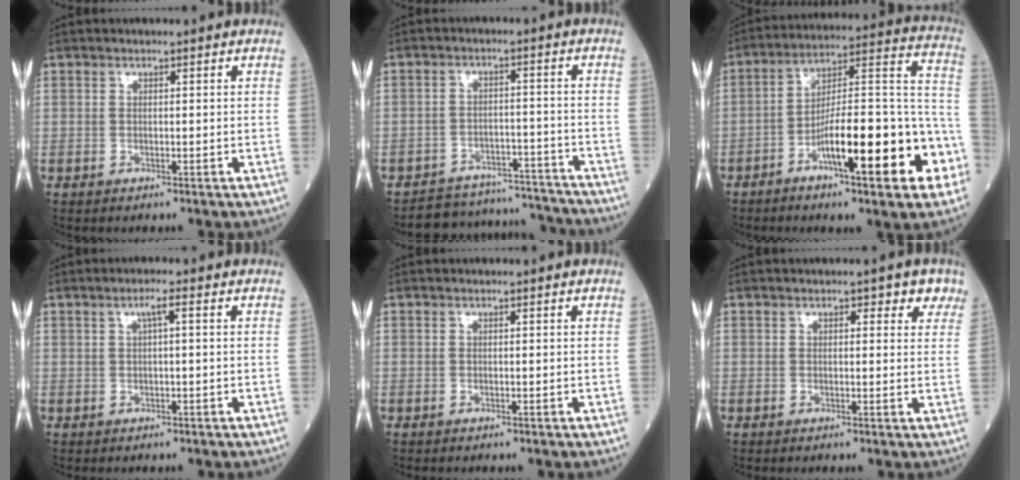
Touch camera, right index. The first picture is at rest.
{"total": 11.1, "force": [-10.7, 2.8, -0.6], "torque": [0.022, 0.039, -0.142]}
{"total": 19.0, "force": [-8.0, 3.0, 17.0], "torque": [-0.228, 0.021, -0.117]}
{"total": 1.8, "force": [0.6, 0.0, 1.8], "torque": [-0.032, 0.005, 0.010]}
{"total": 0.0}
{"total": 2.9, "force": [1.8, 1.4, 1.7], "torque": [-0.004, 0.001, 0.016]}